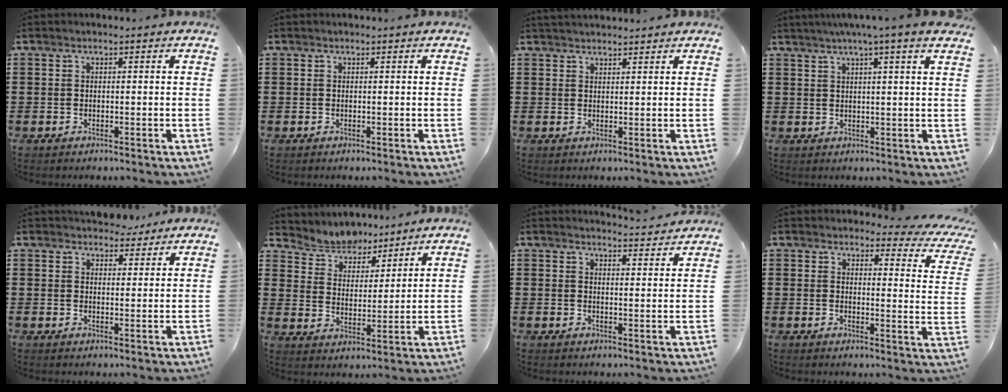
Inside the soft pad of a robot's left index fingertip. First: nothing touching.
{"total": 0.0}
{"total": 1.6, "force": [1.6, 0.1, 0.0], "torque": [-0.005, 0.002, 0.032]}
{"total": 3.4, "force": [2.6, -0.4, 2.2], "torque": [-0.043, -0.009, 0.041]}
{"total": 3.9, "force": [3.6, 1.6, 0.6], "torque": [-0.013, -0.005, 0.067]}
{"total": 5.0, "force": [4.8, 1.3, -0.4], "torque": [-0.022, -0.028, 0.084]}
{"total": 3.1, "force": [3.1, -0.2, 0.3], "torque": [-0.006, -0.019, 0.056]}
{"total": 3.4, "force": [2.9, 0.8, 1.6], "torque": [-0.039, -0.013, 0.047]}